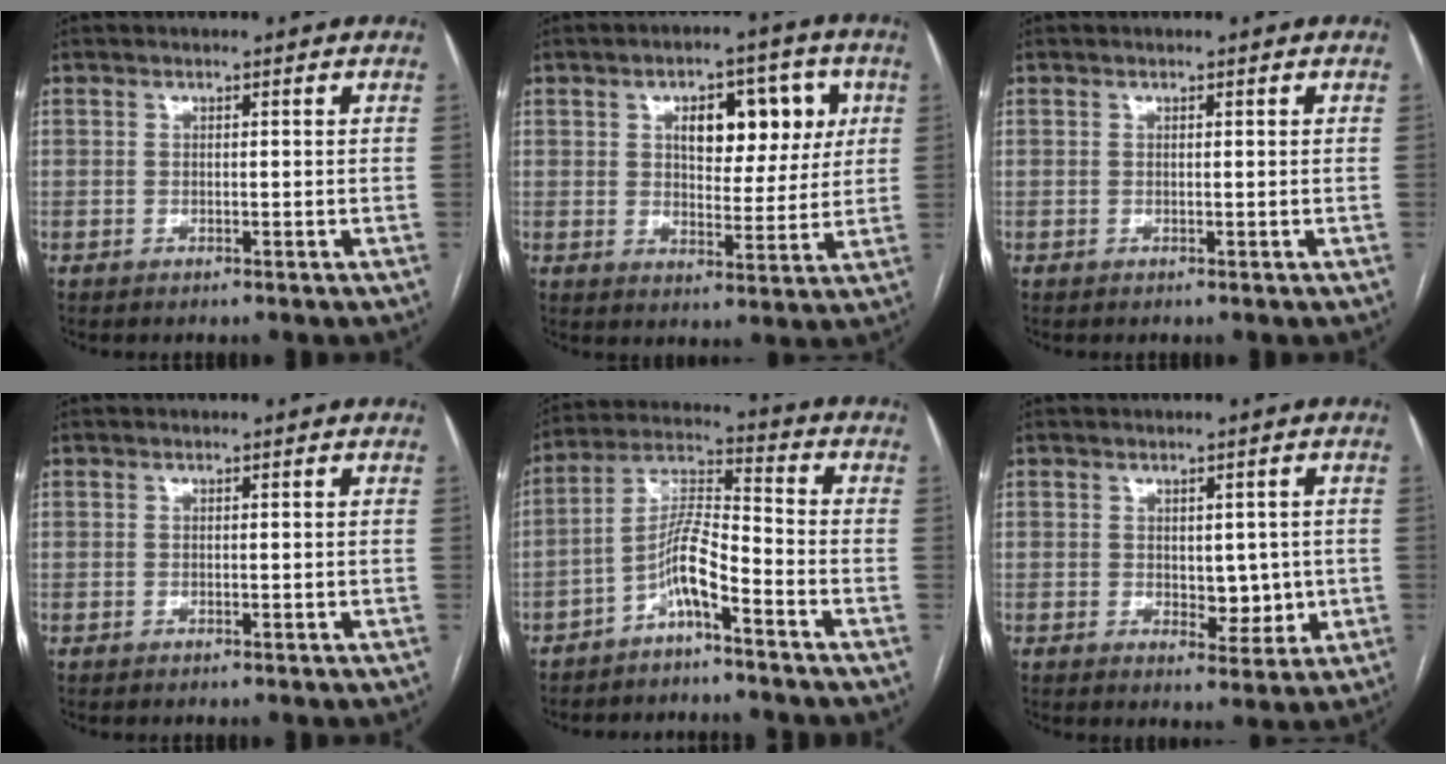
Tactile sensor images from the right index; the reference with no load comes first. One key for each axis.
{"total": 10.4, "fx": 3.3, "fy": 5.2, "fz": 8.4, "tx": -0.108, "ty": 0.022, "tz": 0.049}
{"total": 0.0}
{"total": 0.0}
{"total": 7.6, "fx": -4.4, "fy": 0.9, "fz": 6.1, "tx": -0.128, "ty": 0.015, "tz": -0.085}
{"total": 4.8, "fx": 0.0, "fy": 2.7, "fz": 3.9, "tx": -0.046, "ty": -0.004, "tz": 0.009}